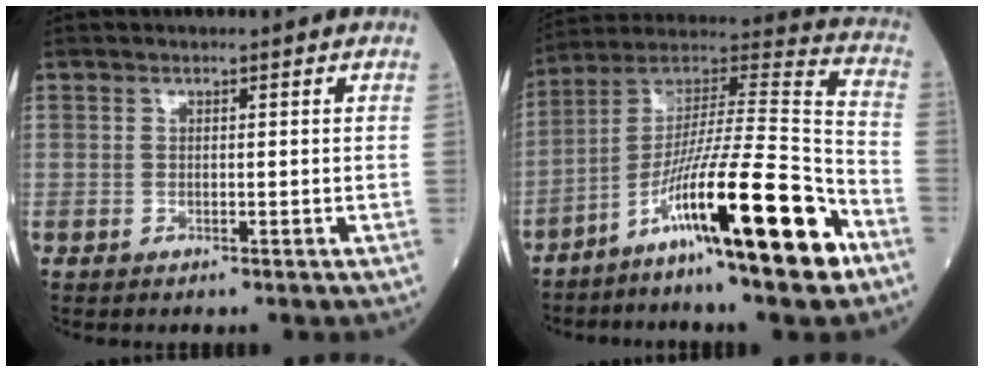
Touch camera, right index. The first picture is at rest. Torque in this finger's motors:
{"motor_torque": [1.36, -0.78, 0.54, 0.17]}